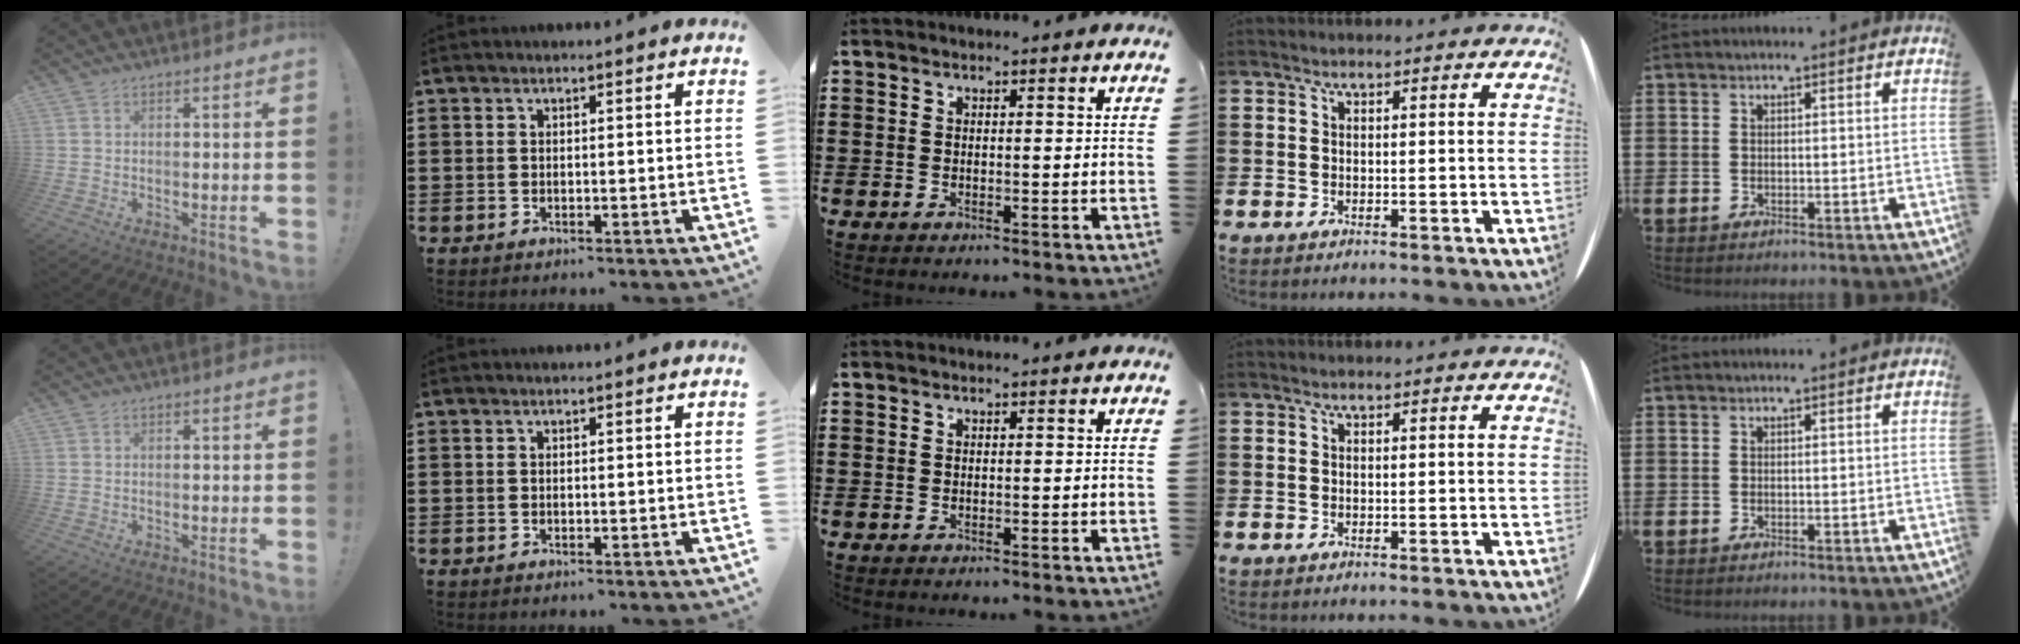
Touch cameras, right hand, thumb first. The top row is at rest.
{}